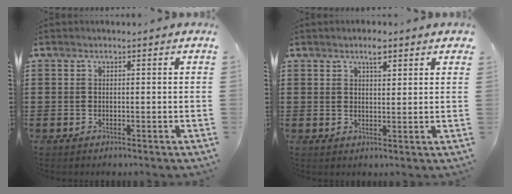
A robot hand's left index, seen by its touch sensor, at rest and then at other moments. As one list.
[{"total": 3.4, "force": [2.6, 0.9, 2.1], "torque": [-0.026, 0.002, 0.041]}]